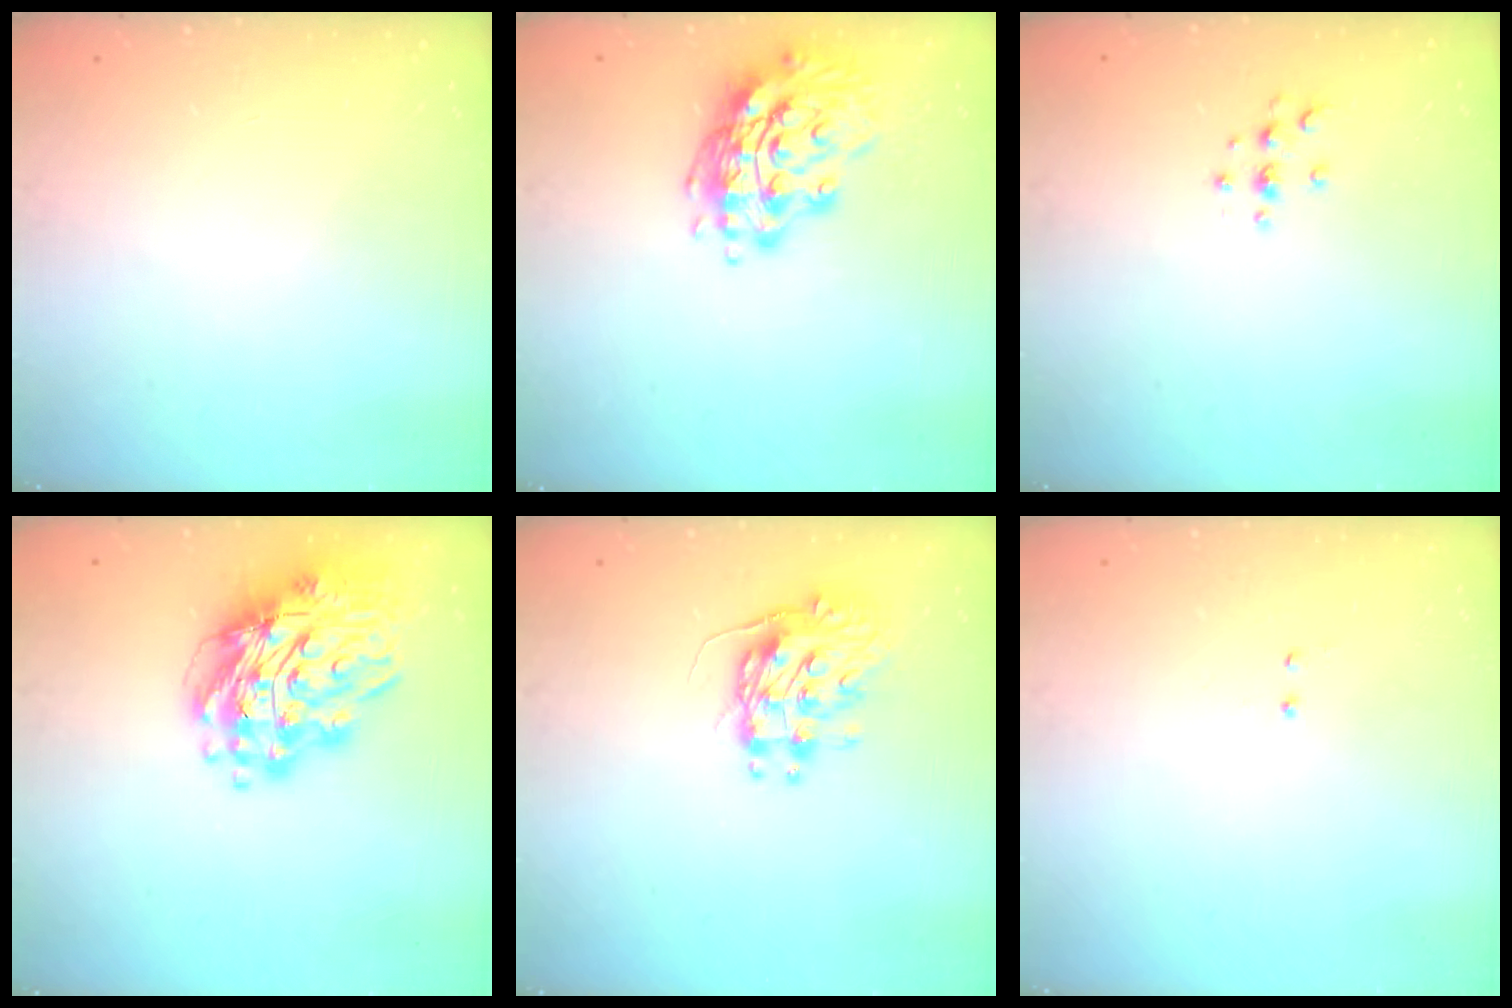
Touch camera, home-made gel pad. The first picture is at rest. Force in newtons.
{"total": 16.3, "press": 16.1, "slide": 2.8}
{"total": 3.0, "press": 3.0, "slide": 0.3}
{"total": 18.5, "press": 18.3, "slide": 3.0}
{"total": 9.6, "press": 9.6, "slide": 0.4}
{"total": 0.5, "press": 0.5, "slide": 0.3}